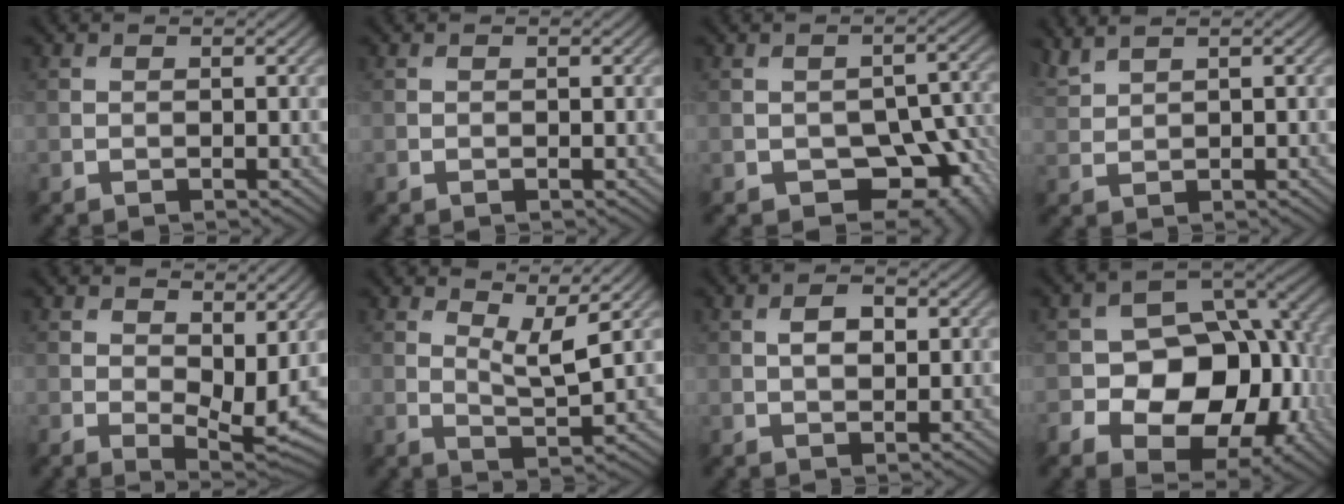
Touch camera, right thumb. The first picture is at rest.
{"total": 0.0}
{"total": 10.9, "force": [-5.2, 6.6, 6.9], "torque": [-0.086, -0.006, -0.065]}
{"total": 2.7, "force": [2.5, 0.3, 1.1], "torque": [-0.030, 0.010, 0.058]}
{"total": 7.4, "force": [1.5, 4.2, 5.9], "torque": [-0.102, -0.016, 0.027]}
{"total": 5.1, "force": [3.6, 0.9, 3.5], "torque": [-0.072, -0.010, 0.065]}
{"total": 2.8, "force": [0.6, 1.6, 2.2], "torque": [-0.040, 0.000, 0.011]}
{"total": 13.6, "force": [-2.5, 9.6, 9.3], "torque": [-0.133, -0.013, -0.049]}